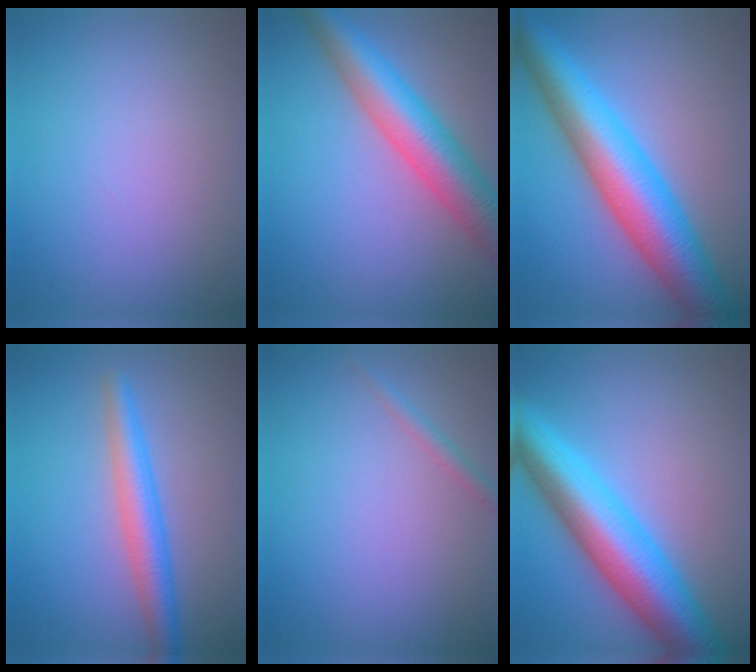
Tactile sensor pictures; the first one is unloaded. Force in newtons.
{"total": 8.0, "press": 8.0, "slide": 0.3}
{"total": 10.1, "press": 10.1, "slide": 0.2}
{"total": 3.7, "press": 3.7, "slide": 0.1}
{"total": 1.2, "press": 1.2, "slide": 0.0}
{"total": 9.4, "press": 9.4, "slide": 0.2}